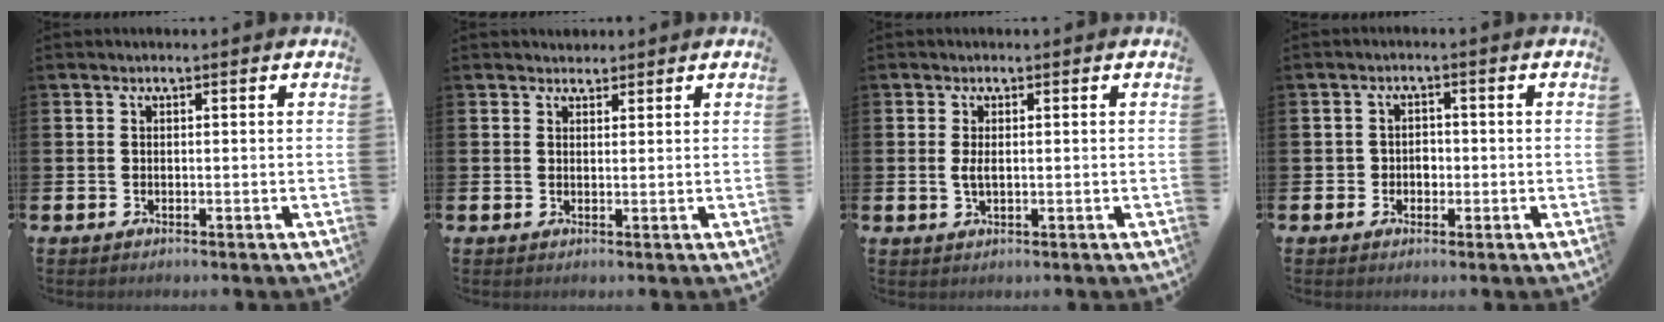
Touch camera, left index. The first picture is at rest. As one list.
[{"total": 1.9, "force": [1.8, 0.7, -0.2], "torque": [0.011, -0.005, 0.031]}, {"total": 1.5, "force": [0.2, 0.6, 1.3], "torque": [-0.024, 0.002, 0.002]}, {"total": 1.8, "force": [-0.4, 1.7, 0.5], "torque": [-0.003, 0.001, -0.013]}]